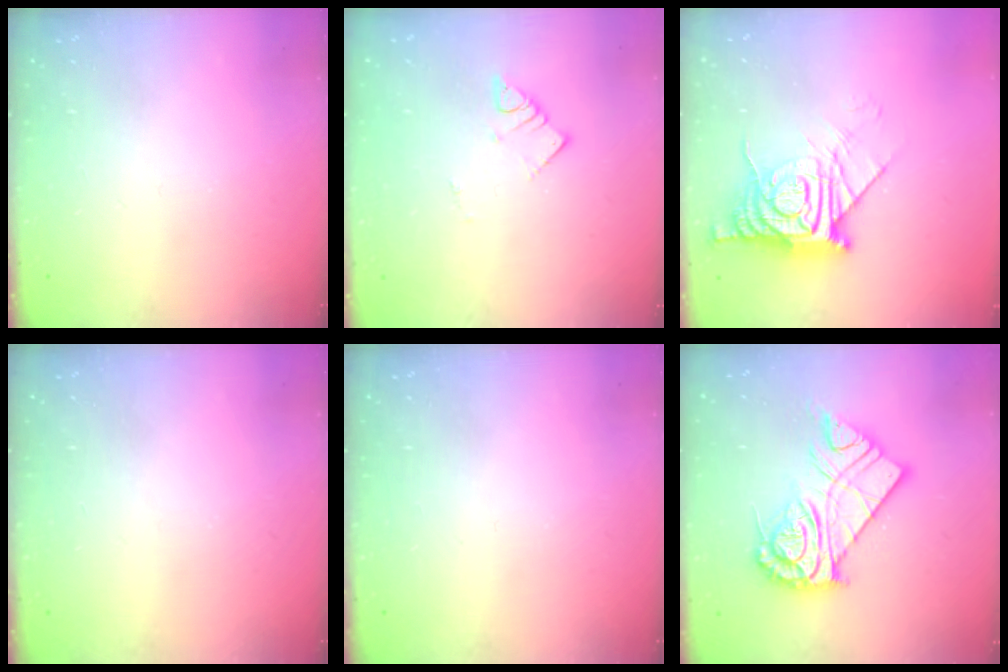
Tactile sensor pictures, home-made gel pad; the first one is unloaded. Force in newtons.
{"total": 2.7, "press": 2.7, "slide": 0.1}
{"total": 14.3, "press": 14.2, "slide": 1.6}
{"total": 0.0}
{"total": 0.0}
{"total": 15.9, "press": 15.9, "slide": 1.3}